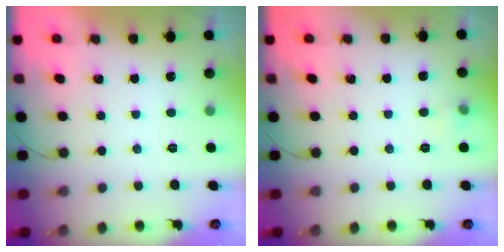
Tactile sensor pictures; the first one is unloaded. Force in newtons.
{"total": 3.9, "press": 3.7, "slide": 1.2}